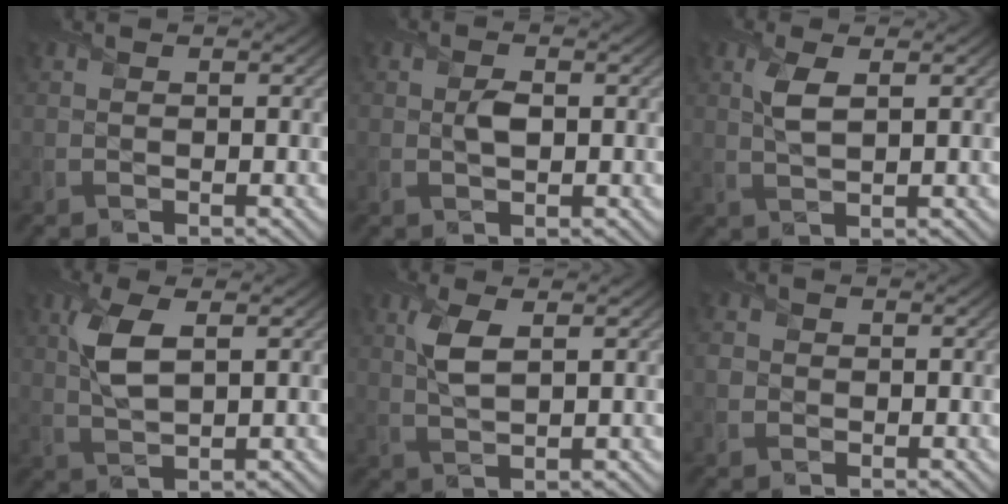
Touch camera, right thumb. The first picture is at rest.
{"total": 2.2, "force": [0.1, 1.4, 1.8], "torque": [-0.038, -0.003, 0.000]}
{"total": 3.2, "force": [1.2, 1.2, 2.8], "torque": [-0.069, 0.003, 0.022]}
{"total": 5.2, "force": [1.6, 2.1, 4.6], "torque": [-0.113, 0.003, 0.031]}
{"total": 3.9, "force": [1.4, 1.5, 3.4], "torque": [-0.084, 0.003, 0.027]}
{"total": 1.8, "force": [-0.1, 1.8, 0.3], "torque": [-0.005, -0.006, -0.008]}